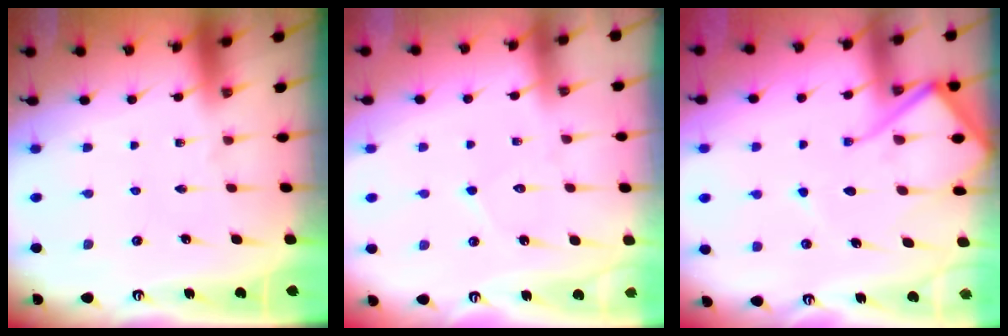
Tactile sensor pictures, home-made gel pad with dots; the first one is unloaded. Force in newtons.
{"total": 5.3, "press": 5.2, "slide": 0.4}
{"total": 14.6, "press": 14.5, "slide": 1.4}